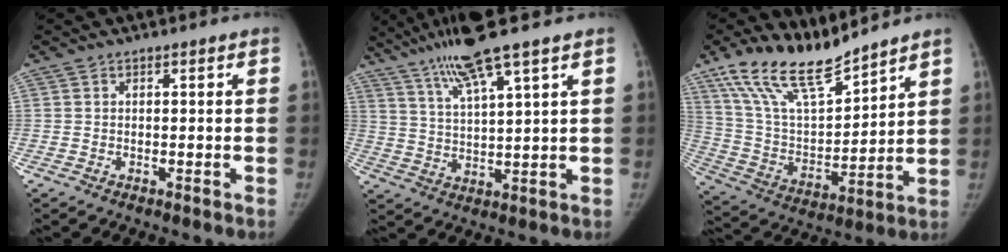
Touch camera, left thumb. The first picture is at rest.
{"total": 11.4, "force": [7.8, 0.1, 8.3], "torque": [-0.160, -0.022, 0.149]}
{"total": 16.5, "force": [13.4, 4.7, 8.5], "torque": [-0.134, -0.065, 0.260]}